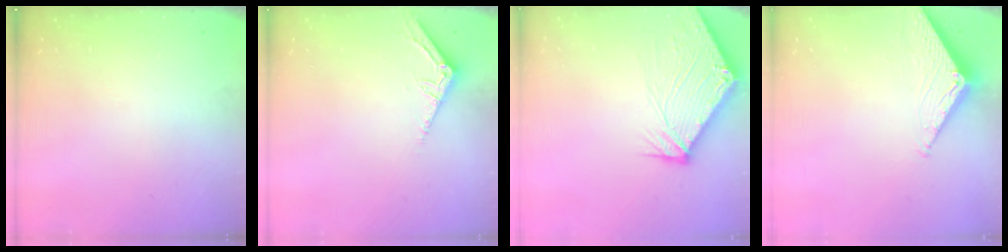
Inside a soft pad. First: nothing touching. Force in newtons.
{"total": 3.2, "press": 3.2, "slide": 0.3}
{"total": 9.6, "press": 9.5, "slide": 1.2}
{"total": 2.8, "press": 2.8, "slide": 0.3}